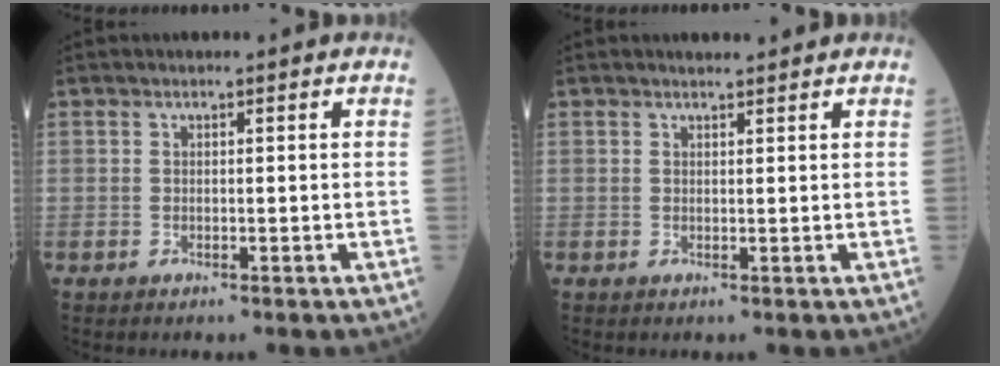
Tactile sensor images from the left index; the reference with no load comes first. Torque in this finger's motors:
{"motor_torque": [0.08, -0.08, -0.01, -0.01]}